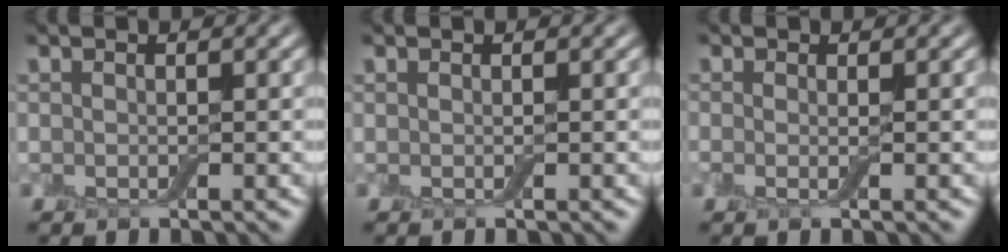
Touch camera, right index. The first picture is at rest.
{"total": 0.0}
{"total": 0.6, "force": [-0.4, 0.0, 0.5], "torque": [-0.009, -0.006, -0.008]}